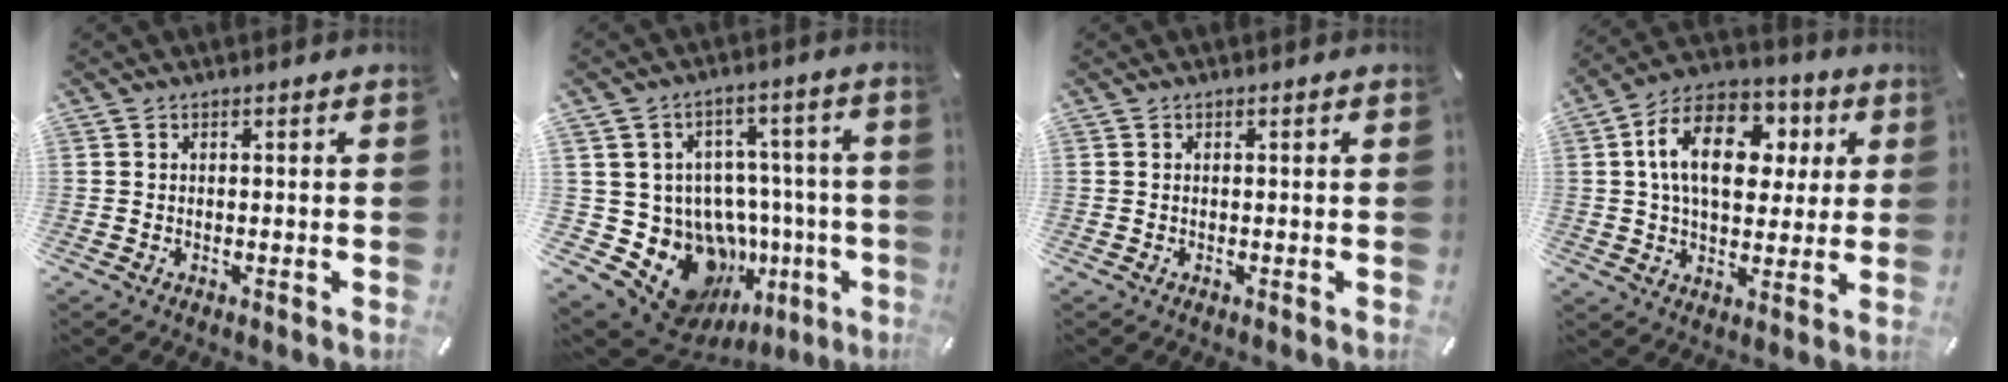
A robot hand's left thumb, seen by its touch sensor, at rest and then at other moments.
{"total": 18.4, "force": [-7.6, 13.6, 9.9], "torque": [-0.159, 0.020, -0.094]}
{"total": 0.0}
{"total": 17.8, "force": [4.7, 11.7, 12.6], "torque": [-0.224, -0.002, 0.078]}